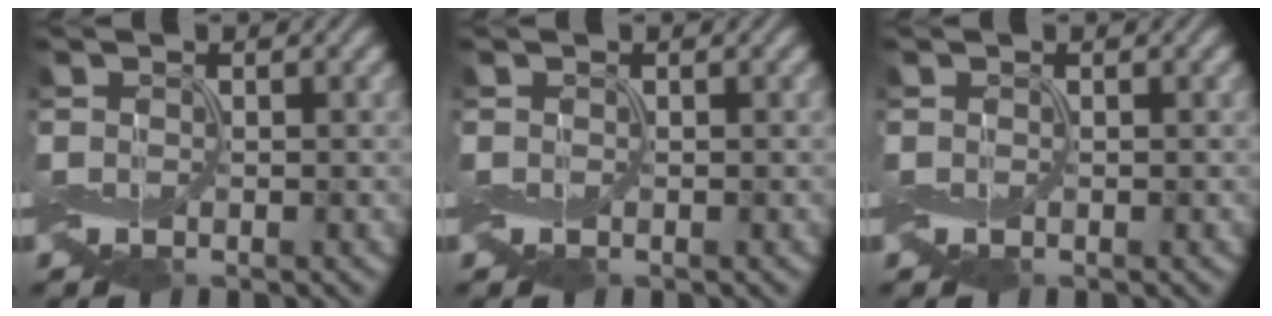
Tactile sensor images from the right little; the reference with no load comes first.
{"total": 0.0}
{"total": 0.0}